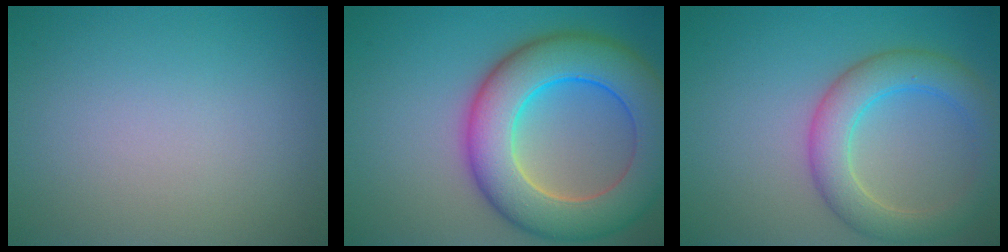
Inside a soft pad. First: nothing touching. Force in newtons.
{"total": 11.1, "press": 11.1, "slide": 0.4}
{"total": 5.2, "press": 5.2, "slide": 0.2}